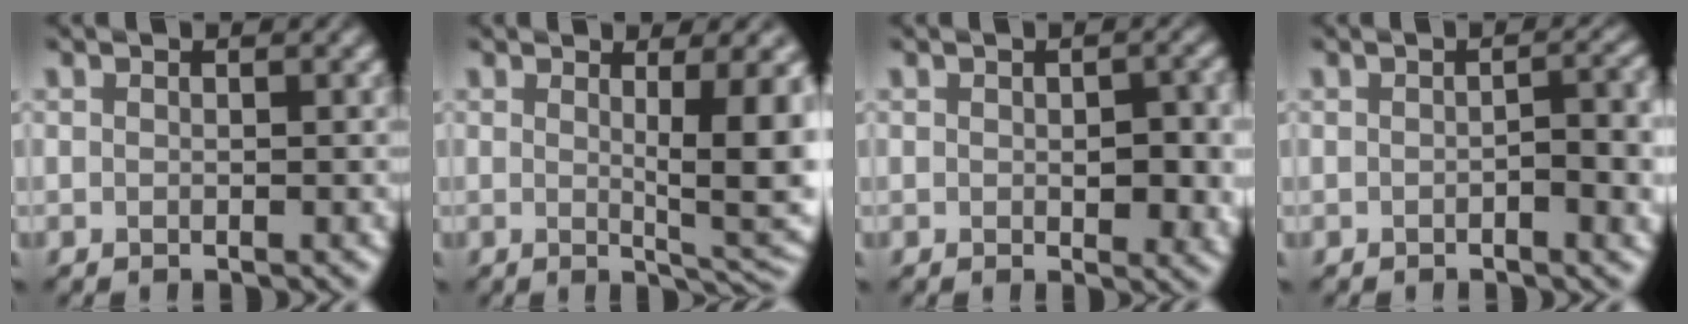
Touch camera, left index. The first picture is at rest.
{"total": 7.2, "force": [1.0, 1.8, 6.9], "torque": [-0.080, -0.012, 0.018]}
{"total": 4.1, "force": [-0.1, 2.0, 3.5], "torque": [-0.043, -0.006, 0.002]}
{"total": 3.9, "force": [-0.7, 1.3, 3.6], "torque": [-0.053, -0.002, -0.010]}